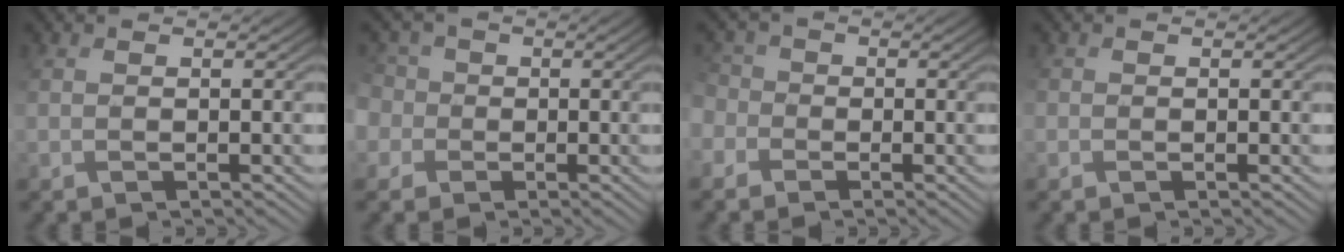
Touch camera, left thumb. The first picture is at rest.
{"total": 6.0, "force": [-0.1, 5.7, 1.6], "torque": [-0.070, 0.010, -0.037]}
{"total": 3.6, "force": [-1.8, 3.0, 0.7], "torque": [-0.031, -0.001, -0.044]}
{"total": 0.5, "force": [-0.3, 0.1, -0.4], "torque": [0.009, -0.003, -0.003]}